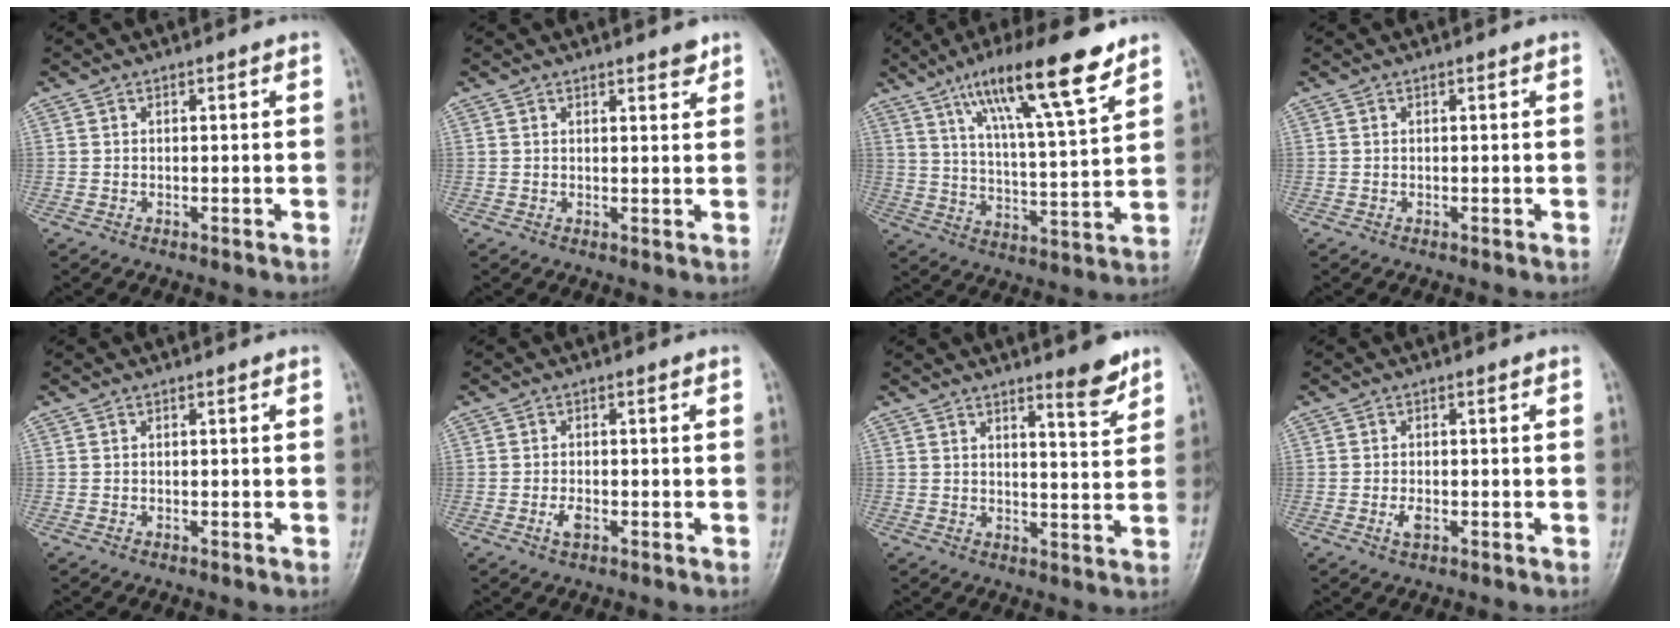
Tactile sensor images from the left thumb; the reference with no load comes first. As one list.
[{"total": 2.4, "force": [1.8, 0.9, 1.3], "torque": [-0.006, -0.011, 0.024]}, {"total": 17.6, "force": [11.1, 3.1, 13.3], "torque": [-0.204, -0.044, 0.189]}, {"total": 0.0}, {"total": 0.0}, {"total": 2.3, "force": [-0.9, 1.2, 1.7], "torque": [-0.031, 0.000, -0.018]}, {"total": 5.9, "force": [4.4, 1.1, 3.8], "torque": [-0.040, -0.036, 0.061]}, {"total": 2.2, "force": [-0.7, 1.2, 1.7], "torque": [-0.029, -0.001, -0.013]}]